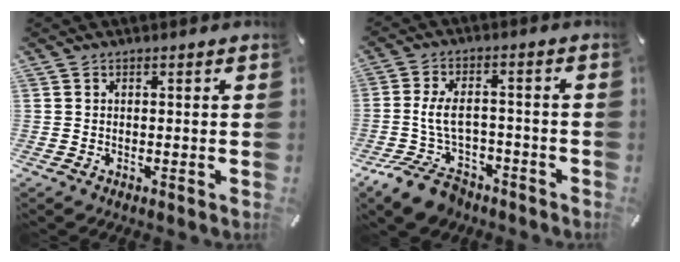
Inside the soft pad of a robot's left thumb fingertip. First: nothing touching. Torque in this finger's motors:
{"motor_torque": [0.03, 0.62, 0.09, -0.08, 0.07]}